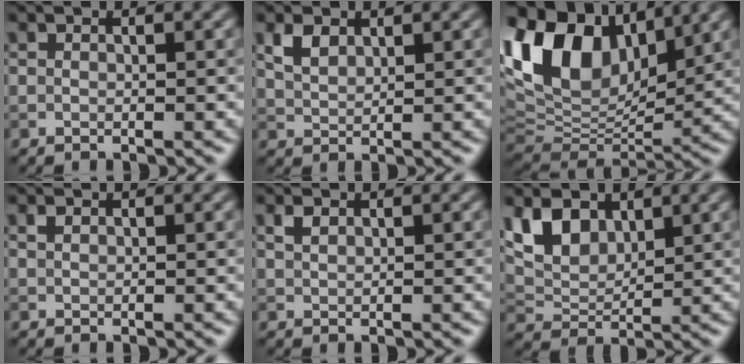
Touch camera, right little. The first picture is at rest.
{"total": 2.2, "force": [1.4, 1.2, 1.2], "torque": [-0.029, 0.002, 0.031]}
{"total": 14.7, "force": [6.0, 9.0, 10.0], "torque": [-0.215, 0.030, 0.109]}
{"total": 0.6, "force": [0.4, 0.3, 0.3], "torque": [-0.009, 0.001, 0.010]}
{"total": 1.1, "force": [0.7, 0.6, 0.6], "torque": [-0.016, 0.003, 0.016]}
{"total": 4.9, "force": [2.7, 3.0, 2.7], "torque": [-0.061, -0.004, 0.053]}